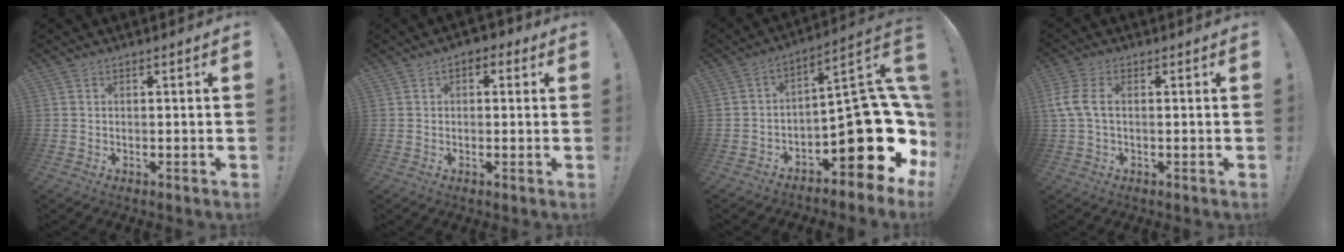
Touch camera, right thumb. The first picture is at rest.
{"total": 2.4, "force": [0.0, 1.9, 1.4], "torque": [-0.013, 0.006, -0.003]}
{"total": 20.6, "force": [-5.8, 8.8, 17.7], "torque": [-0.229, 0.018, -0.081]}
{"total": 6.3, "force": [0.2, 3.5, 5.2], "torque": [-0.125, 0.003, 0.005]}